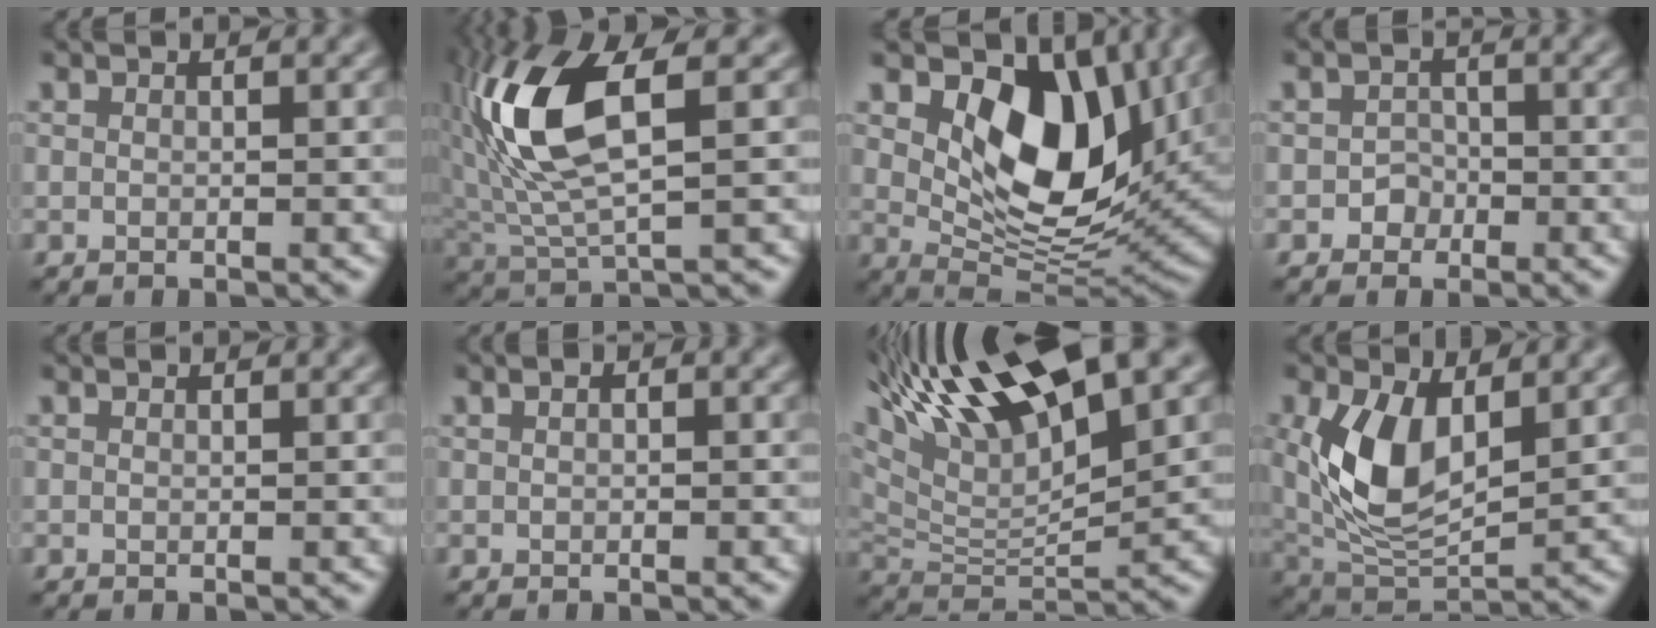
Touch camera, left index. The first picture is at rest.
{"total": 9.5, "force": [2.3, 3.7, 8.5], "torque": [-0.188, 0.012, 0.043]}
{"total": 10.0, "force": [3.4, 5.9, 7.3], "torque": [-0.116, -0.017, 0.053]}
{"total": 1.5, "force": [-0.7, 1.2, 0.3], "torque": [0.005, 0.005, -0.013]}
{"total": 0.0}
{"total": 0.9, "force": [0.1, 0.5, 0.7], "torque": [-0.011, 0.002, 0.000]}
{"total": 14.5, "force": [8.9, 4.4, 10.5], "torque": [-0.197, 0.023, 0.155]}
{"total": 8.3, "force": [1.8, 4.4, 6.8], "torque": [-0.151, -0.005, 0.036]}